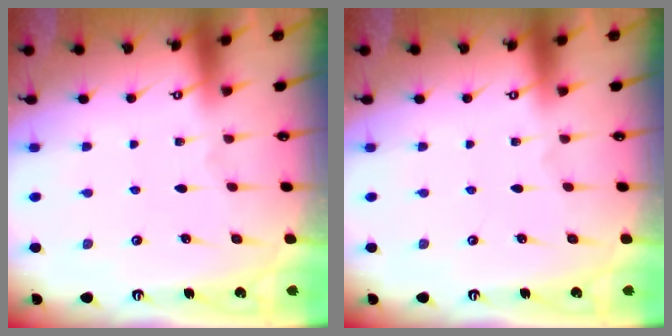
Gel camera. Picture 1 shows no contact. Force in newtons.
{"total": 0.0}